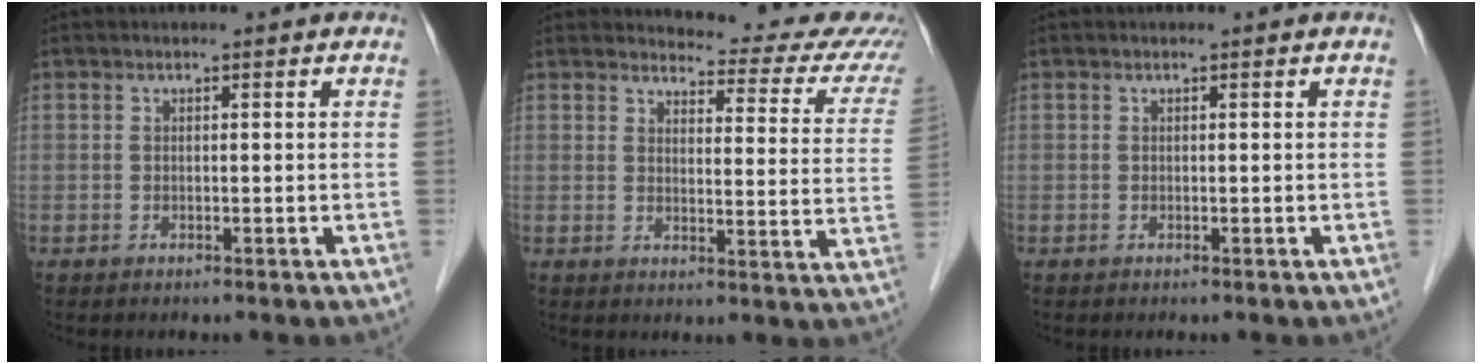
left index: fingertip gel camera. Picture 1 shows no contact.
{"total": 15.2, "force": [14.7, 2.4, 2.7], "torque": [-0.004, -0.075, 0.137]}
{"total": 0.0}